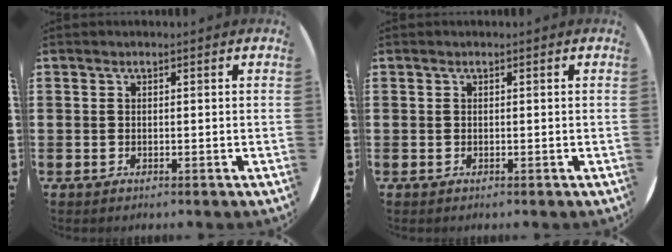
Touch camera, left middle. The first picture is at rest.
{"total": 0.0}